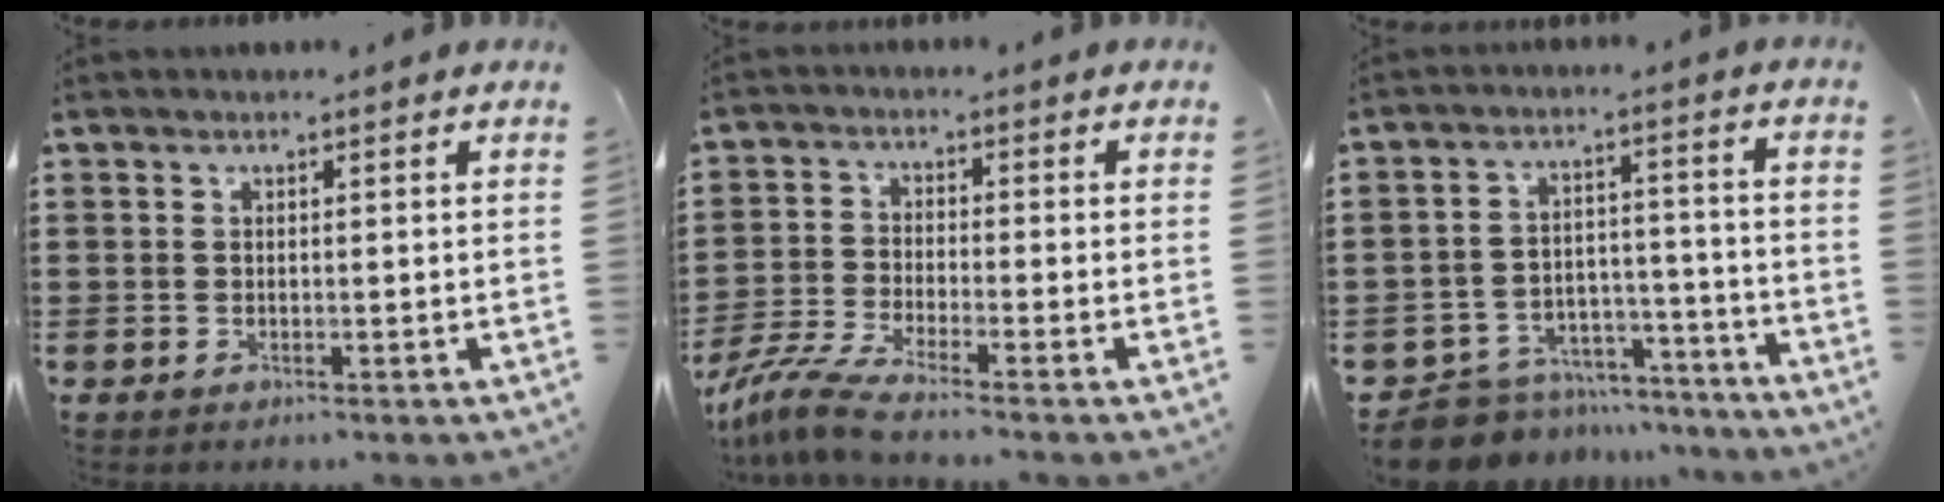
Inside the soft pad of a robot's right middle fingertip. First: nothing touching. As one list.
[{"total": 5.1, "force": [-4.3, 0.1, 2.8], "torque": [-0.085, -0.023, -0.091]}, {"total": 8.2, "force": [-7.8, 2.3, 0.9], "torque": [-0.019, 0.026, -0.152]}]